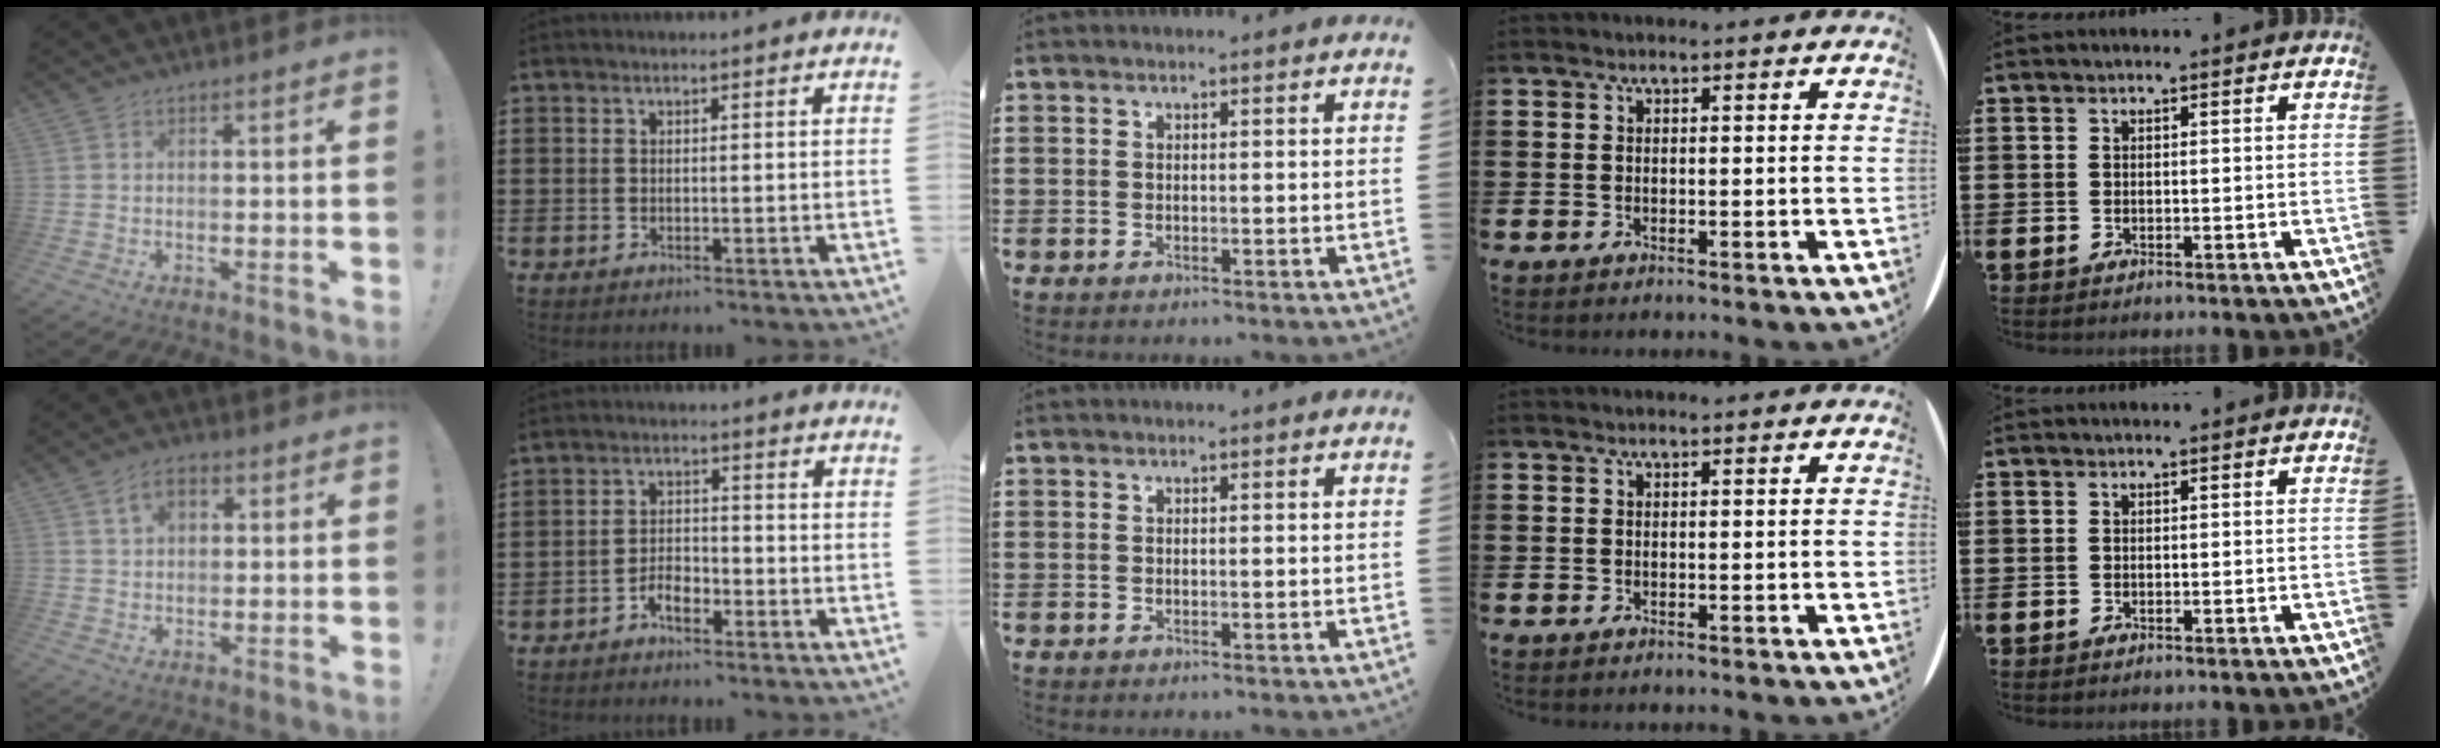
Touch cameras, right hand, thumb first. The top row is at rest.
{"thumb": {"total": 5.8, "force": [2.1, 3.7, 3.9], "torque": [-0.064, 0.004, 0.039]}, "index": {"total": 3.3, "force": [-2.4, 1.4, 1.7], "torque": [-0.033, 0.006, -0.048]}}